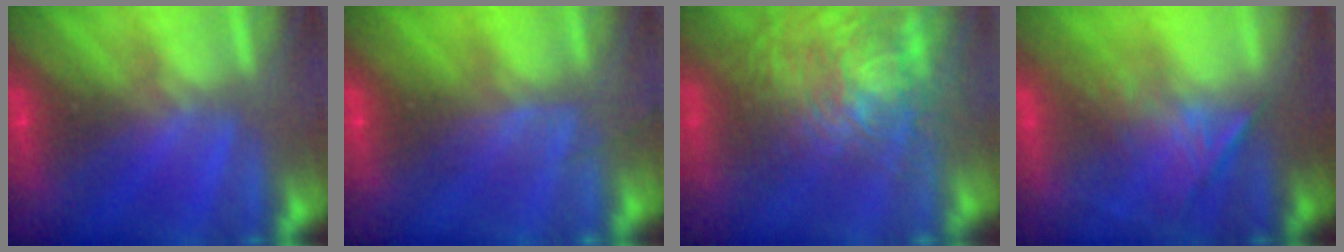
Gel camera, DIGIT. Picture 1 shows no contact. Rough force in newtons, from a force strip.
{"total": 2.5}
{"total": 7.8}
{"total": 1.2}